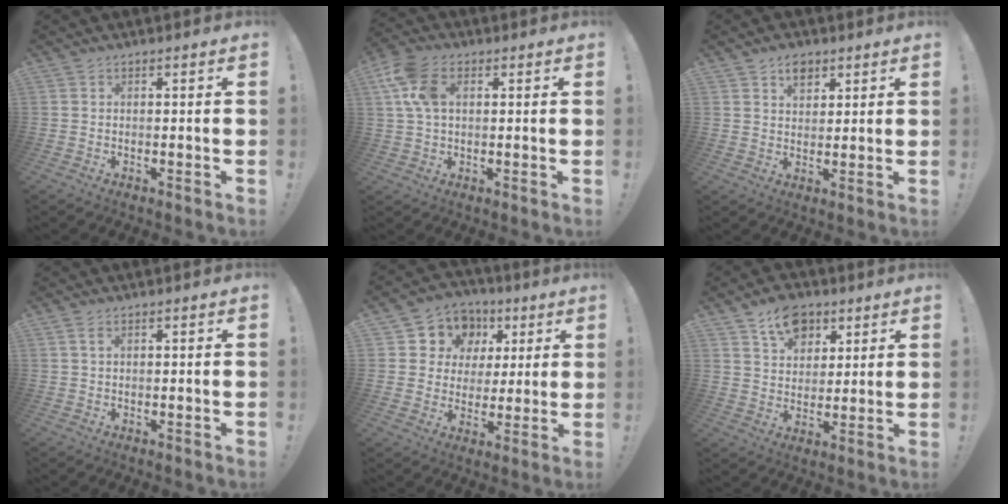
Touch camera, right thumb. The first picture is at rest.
{"total": 10.3, "force": [3.1, 6.4, 7.5], "torque": [-0.157, 0.008, 0.061]}
{"total": 5.2, "force": [3.4, 3.5, 2.0], "torque": [-0.016, -0.015, 0.058]}
{"total": 2.0, "force": [1.0, 0.8, 1.6], "torque": [-0.028, 0.001, 0.017]}
{"total": 10.9, "force": [4.3, 9.5, 3.2], "torque": [-0.047, -0.025, 0.090]}
{"total": 11.2, "force": [6.5, 8.0, 4.5], "torque": [-0.064, -0.032, 0.124]}